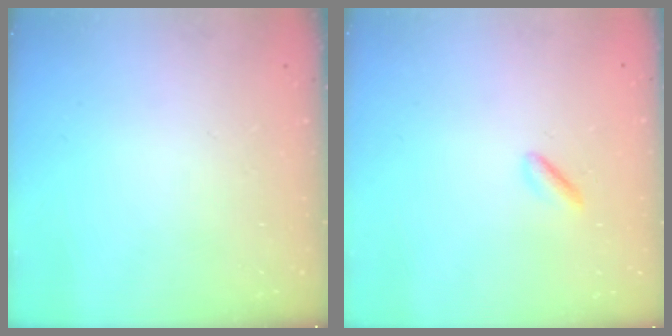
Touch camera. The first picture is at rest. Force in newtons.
{"total": 1.5, "press": 1.3, "slide": 0.7}